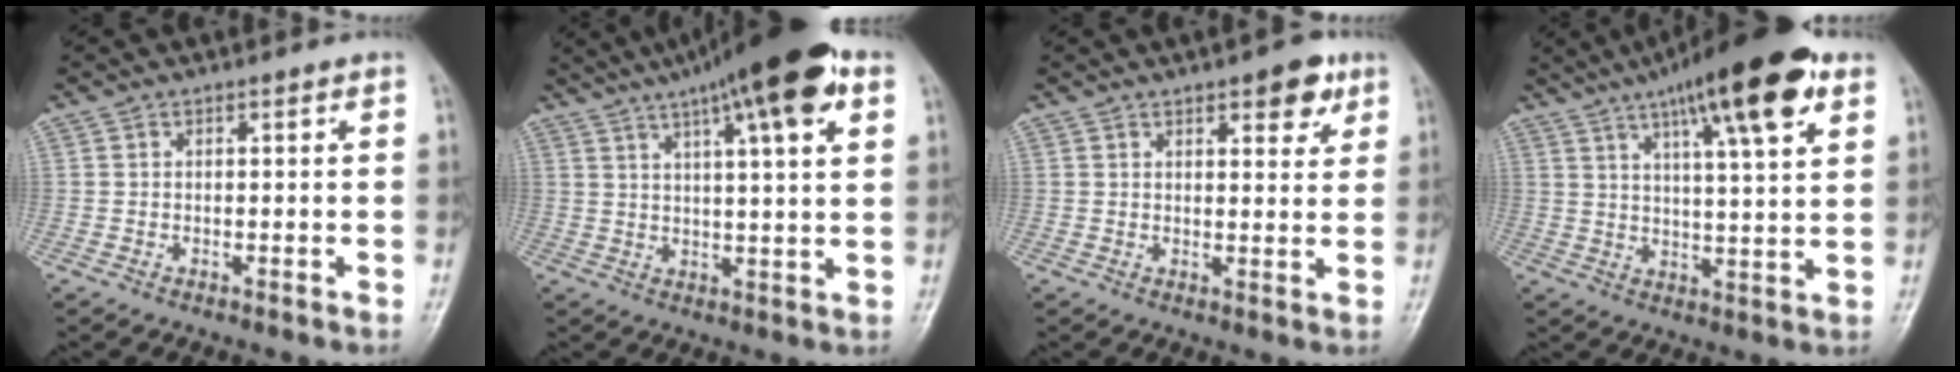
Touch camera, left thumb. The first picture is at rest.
{"total": 17.4, "force": [9.3, 3.6, 14.3], "torque": [-0.211, 0.001, 0.138]}
{"total": 6.0, "force": [3.4, 2.5, 4.2], "torque": [-0.033, -0.014, 0.039]}
{"total": 17.6, "force": [9.5, 4.0, 14.3], "torque": [-0.202, -0.020, 0.142]}